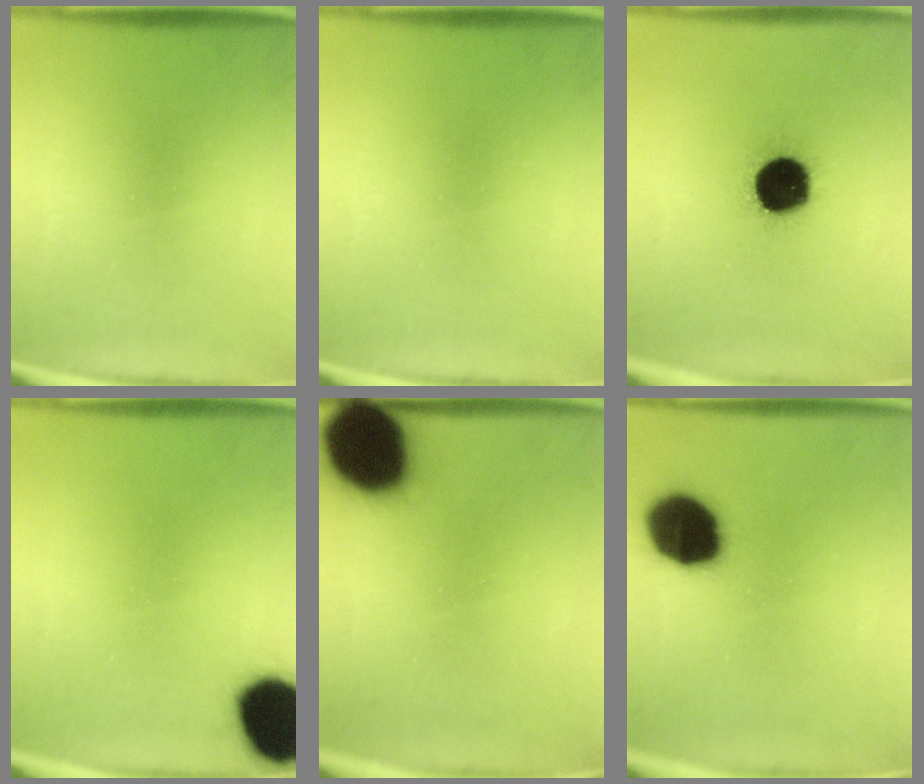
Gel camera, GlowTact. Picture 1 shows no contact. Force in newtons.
{"total": 0.0}
{"total": 17.6}
{"total": 18.4}
{"total": 21.3}
{"total": 16.1}